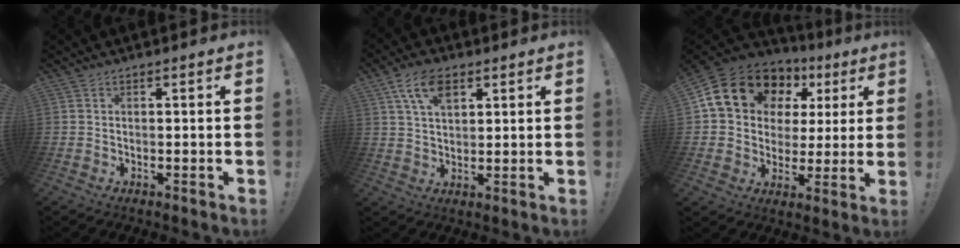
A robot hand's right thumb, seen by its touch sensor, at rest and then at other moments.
{"total": 9.4, "force": [4.7, 5.2, 6.3], "torque": [-0.115, -0.002, 0.090]}
{"total": 17.6, "force": [8.6, 12.8, 8.4], "torque": [-0.140, -0.039, 0.177]}